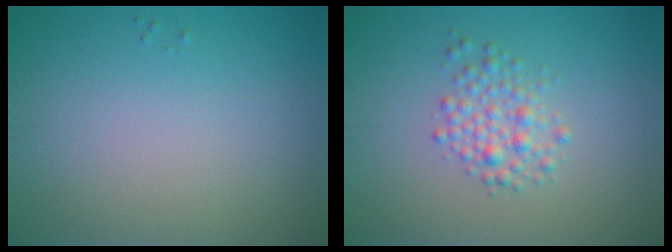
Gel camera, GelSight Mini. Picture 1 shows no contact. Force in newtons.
{"total": 2.4, "press": 2.4, "slide": 0.1}